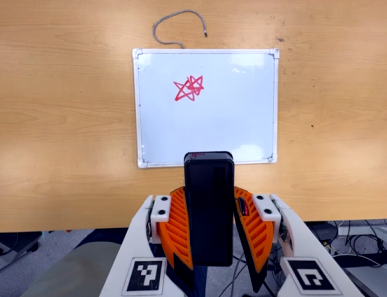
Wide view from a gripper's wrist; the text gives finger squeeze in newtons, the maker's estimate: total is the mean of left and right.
{"total": 9.1, "left": 7.3, "right": 10.9}